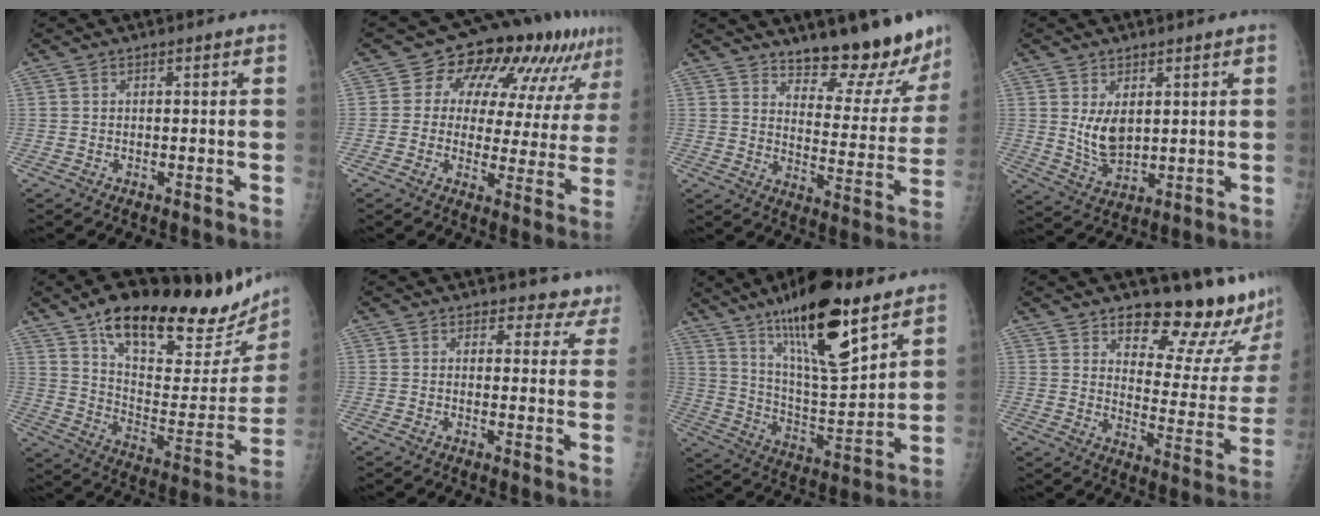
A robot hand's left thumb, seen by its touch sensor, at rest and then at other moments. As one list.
[{"total": 17.3, "force": [8.4, 9.2, 12.0], "torque": [-0.121, -0.003, 0.108]}, {"total": 14.2, "force": [12.8, 3.8, 4.9], "torque": [-0.017, -0.118, 0.170]}, {"total": 6.4, "force": [1.8, 3.9, 4.6], "torque": [-0.071, -0.023, 0.047]}, {"total": 29.5, "force": [20.7, 9.8, 18.6], "torque": [-0.242, -0.067, 0.312]}, {"total": 6.2, "force": [5.3, 3.2, -0.3], "torque": [0.049, -0.024, 0.035]}, {"total": 21.7, "force": [13.6, 5.9, 15.8], "torque": [-0.245, -0.066, 0.237]}, {"total": 19.1, "force": [15.4, 6.1, 9.5], "torque": [-0.072, -0.134, 0.197]}]